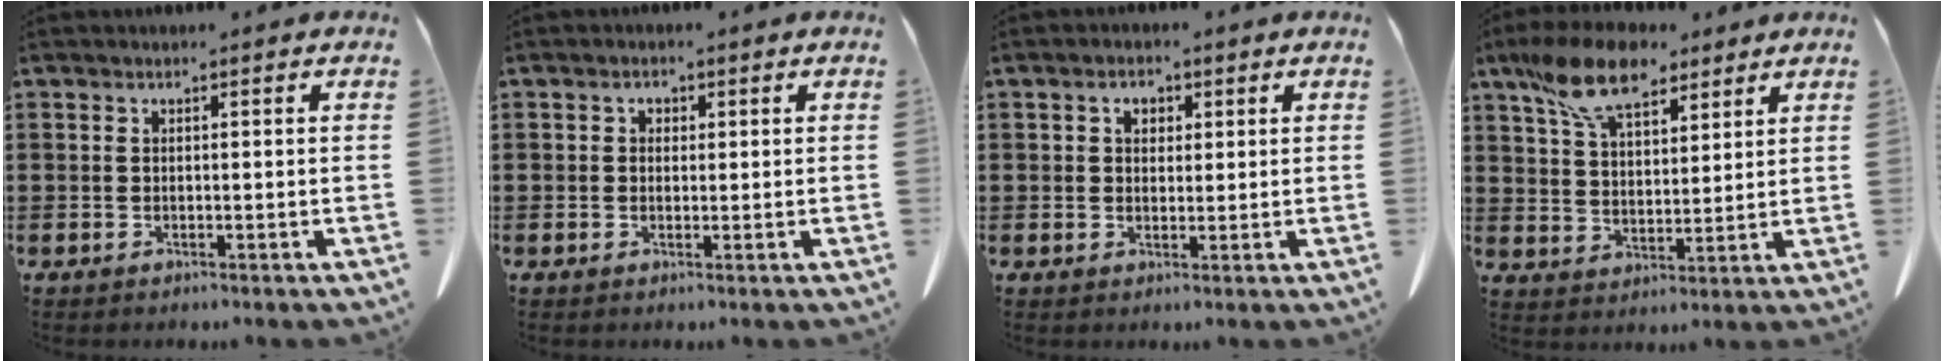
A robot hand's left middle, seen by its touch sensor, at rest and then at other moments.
{"total": 1.1, "force": [0.3, 1.0, 0.4], "torque": [-0.010, 0.006, 0.005]}
{"total": 2.6, "force": [1.1, 1.9, 1.5], "torque": [-0.027, 0.006, 0.017]}
{"total": 10.9, "force": [7.8, 4.4, 6.3], "torque": [-0.136, -0.009, 0.145]}